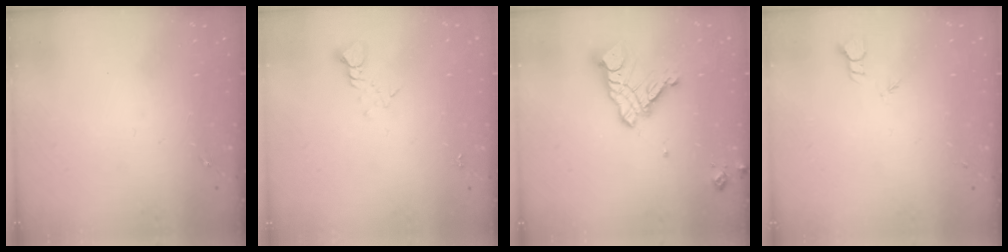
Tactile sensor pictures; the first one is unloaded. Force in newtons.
{"total": 3.9, "press": 3.9, "slide": 0.3}
{"total": 14.4, "press": 14.3, "slide": 1.5}
{"total": 2.0, "press": 2.0, "slide": 0.1}